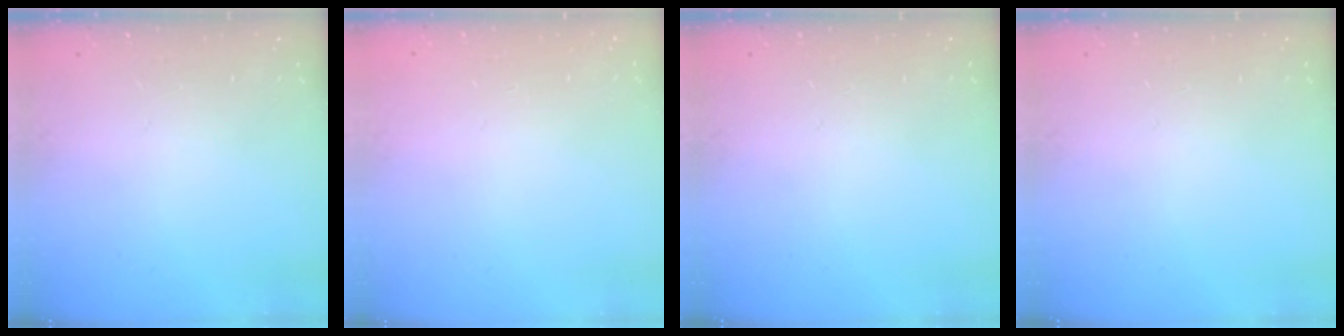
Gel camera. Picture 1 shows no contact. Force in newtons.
{"total": 0.8, "press": 0.4, "slide": 0.7}
{"total": 0.0}
{"total": 0.0}